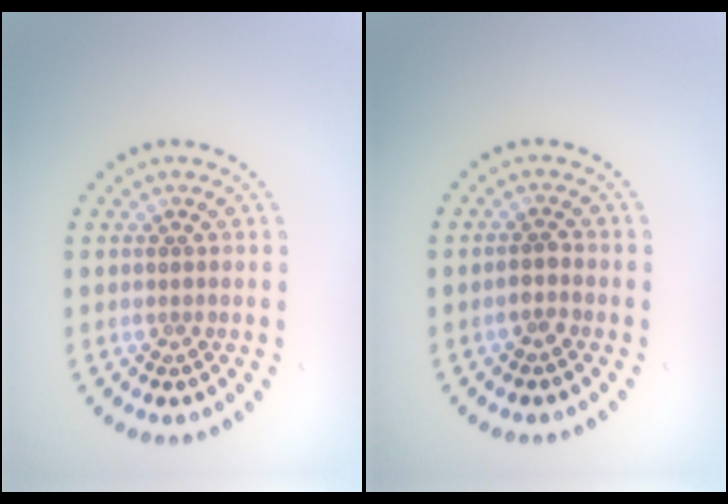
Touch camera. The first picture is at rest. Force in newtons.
{"total": 1.3, "press": 1.1, "slide": 0.7}